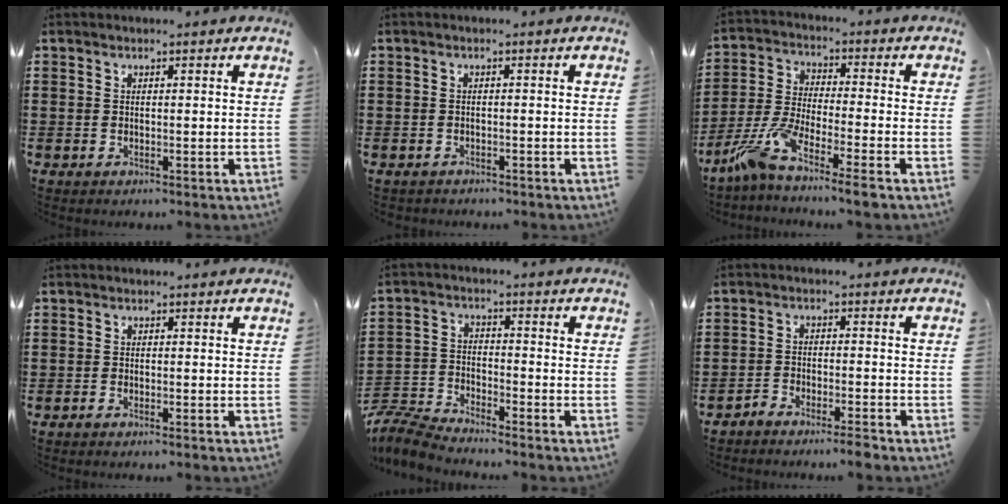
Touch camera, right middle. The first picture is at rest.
{"total": 0.8, "force": [-0.8, 0.1, 0.0], "torque": [-0.004, -0.001, -0.016]}
{"total": 7.7, "force": [-6.3, 0.6, 4.4], "torque": [-0.111, -0.012, -0.128]}
{"total": 0.7, "force": [-0.6, 0.0, 0.3], "torque": [-0.007, -0.003, -0.012]}
{"total": 6.1, "force": [-6.0, 0.4, 1.1], "torque": [-0.050, -0.005, -0.127]}
{"total": 3.4, "force": [-3.4, 0.0, 0.4], "torque": [-0.010, 0.002, -0.070]}